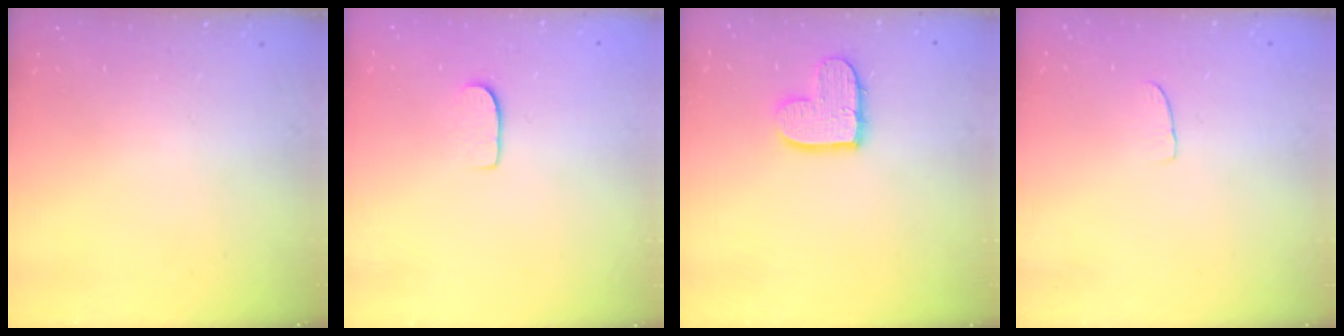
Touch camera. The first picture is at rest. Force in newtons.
{"total": 5.5, "press": 5.5, "slide": 0.5}
{"total": 10.1, "press": 10.1, "slide": 0.7}
{"total": 2.6, "press": 2.6, "slide": 0.2}